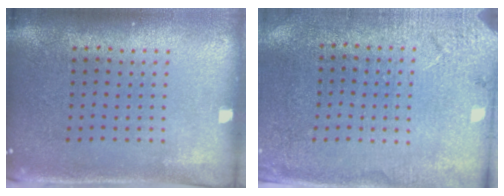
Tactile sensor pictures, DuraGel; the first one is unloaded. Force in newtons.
{"total": 2.6, "press": 2.5, "slide": 0.7}